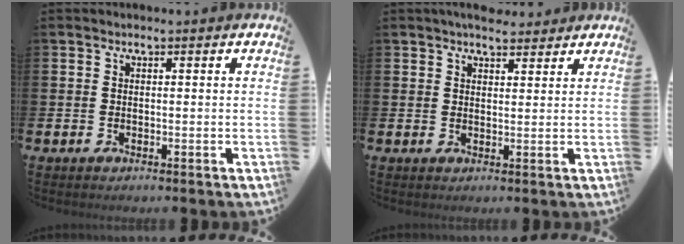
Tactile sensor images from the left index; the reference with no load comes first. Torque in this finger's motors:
{"motor_torque": [1.00, -1.14, 0.14, 0.09]}